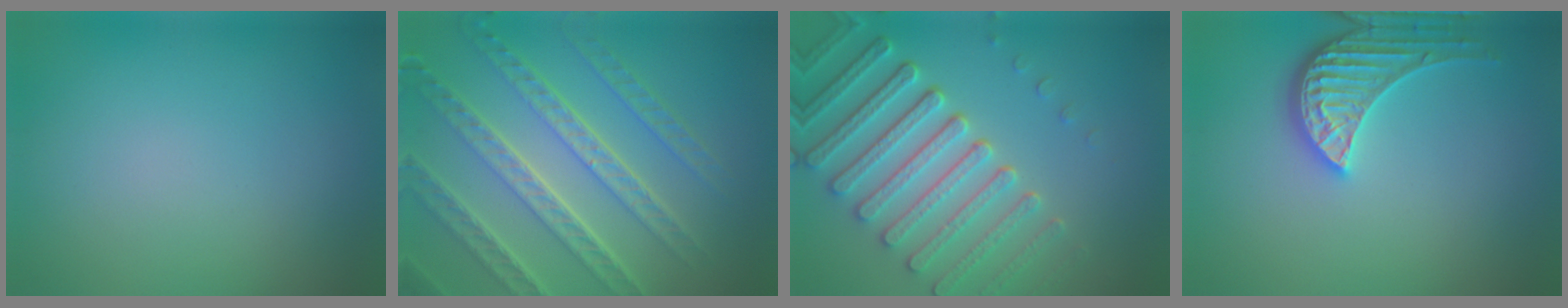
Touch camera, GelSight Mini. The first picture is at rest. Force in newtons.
{"total": 8.1, "press": 5.6, "slide": 5.8}
{"total": 7.0, "press": 5.5, "slide": 4.4}
{"total": 3.5, "press": 3.3, "slide": 1.0}